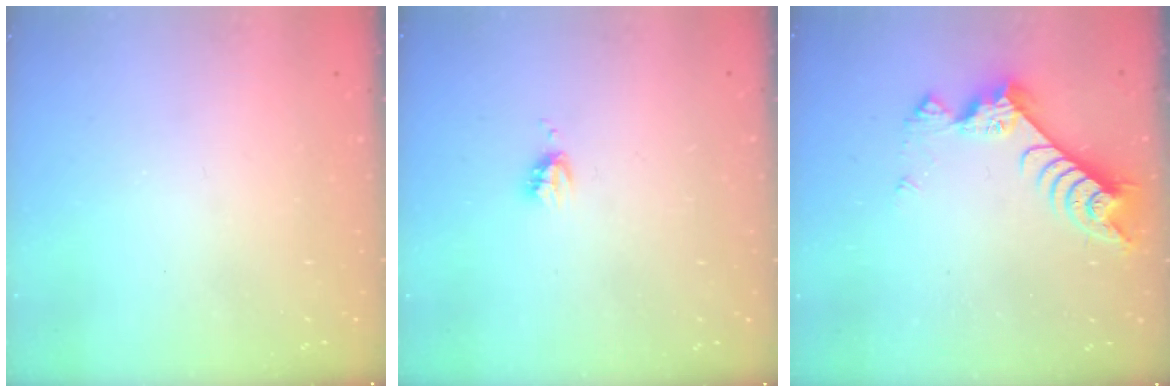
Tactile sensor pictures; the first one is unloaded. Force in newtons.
{"total": 2.9, "press": 2.9, "slide": 0.3}
{"total": 7.9, "press": 7.9, "slide": 0.7}